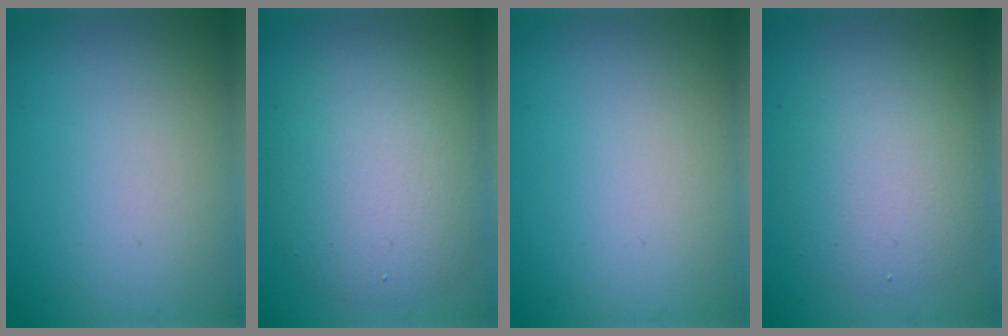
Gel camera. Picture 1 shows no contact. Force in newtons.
{"total": 6.7, "press": 6.7, "slide": 0.6}
{"total": 0.0}
{"total": 4.5, "press": 4.5, "slide": 0.3}